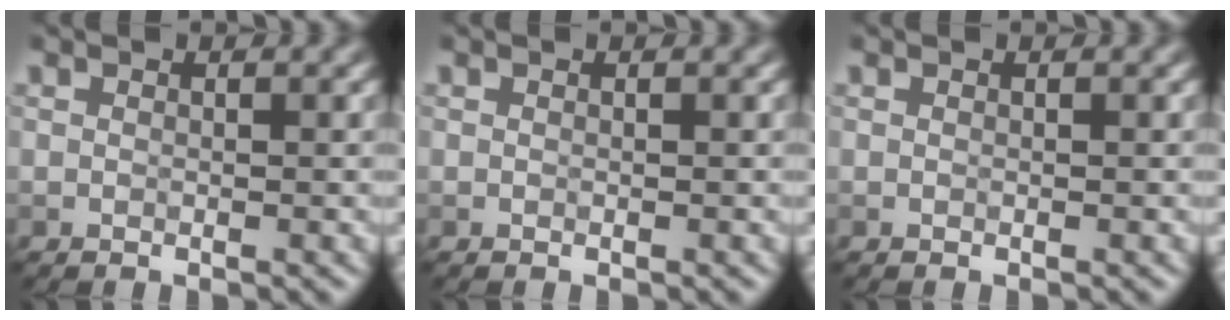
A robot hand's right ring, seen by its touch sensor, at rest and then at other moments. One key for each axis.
{"total": 0.0}
{"total": 0.0}